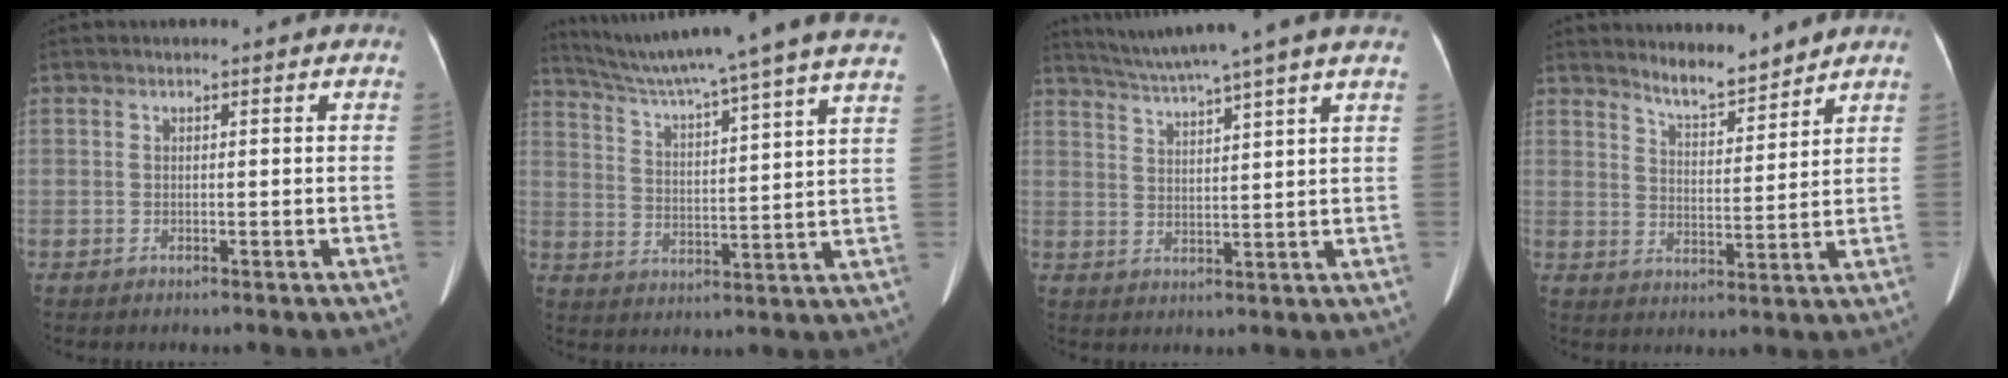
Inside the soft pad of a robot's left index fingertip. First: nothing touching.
{"total": 25.0, "force": [21.9, -1.6, 12.0], "torque": [-0.202, -0.031, 0.299]}
{"total": 11.2, "force": [9.7, -2.1, 5.3], "torque": [-0.097, 0.009, 0.142]}
{"total": 5.6, "force": [5.3, 0.6, 1.7], "torque": [-0.036, -0.012, 0.096]}